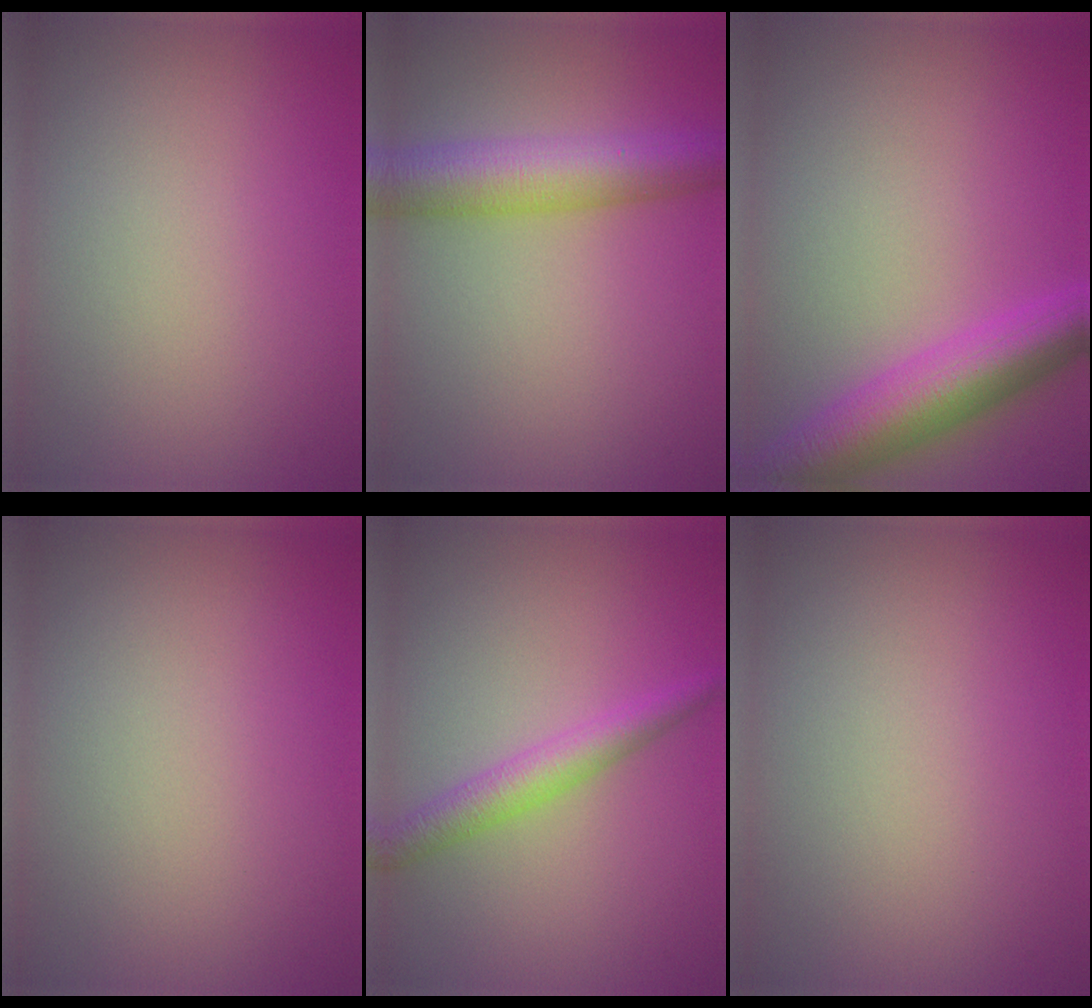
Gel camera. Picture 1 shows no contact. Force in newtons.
{"total": 6.4, "press": 6.4, "slide": 0.1}
{"total": 6.8, "press": 6.8, "slide": 0.3}
{"total": 0.0}
{"total": 2.9, "press": 2.9, "slide": 0.0}
{"total": 0.0}